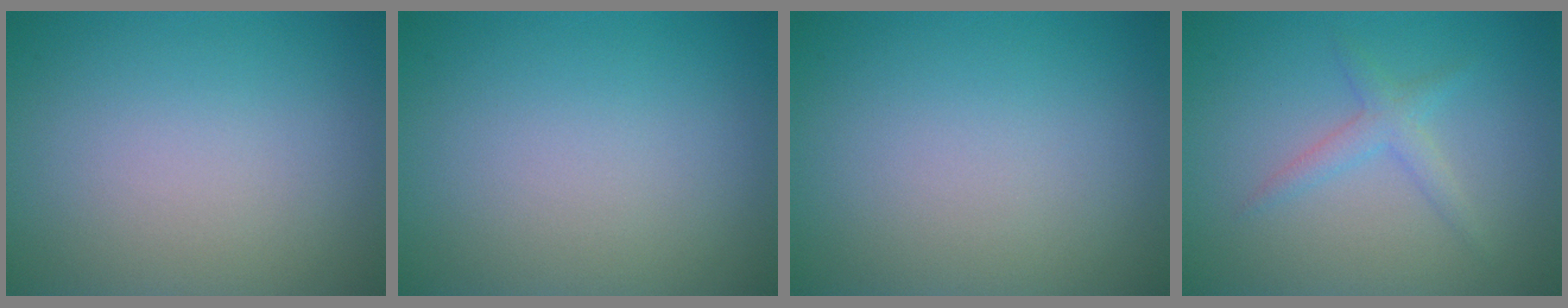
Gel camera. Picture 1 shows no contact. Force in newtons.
{"total": 0.0}
{"total": 0.0}
{"total": 1.8, "press": 1.8, "slide": 0.1}